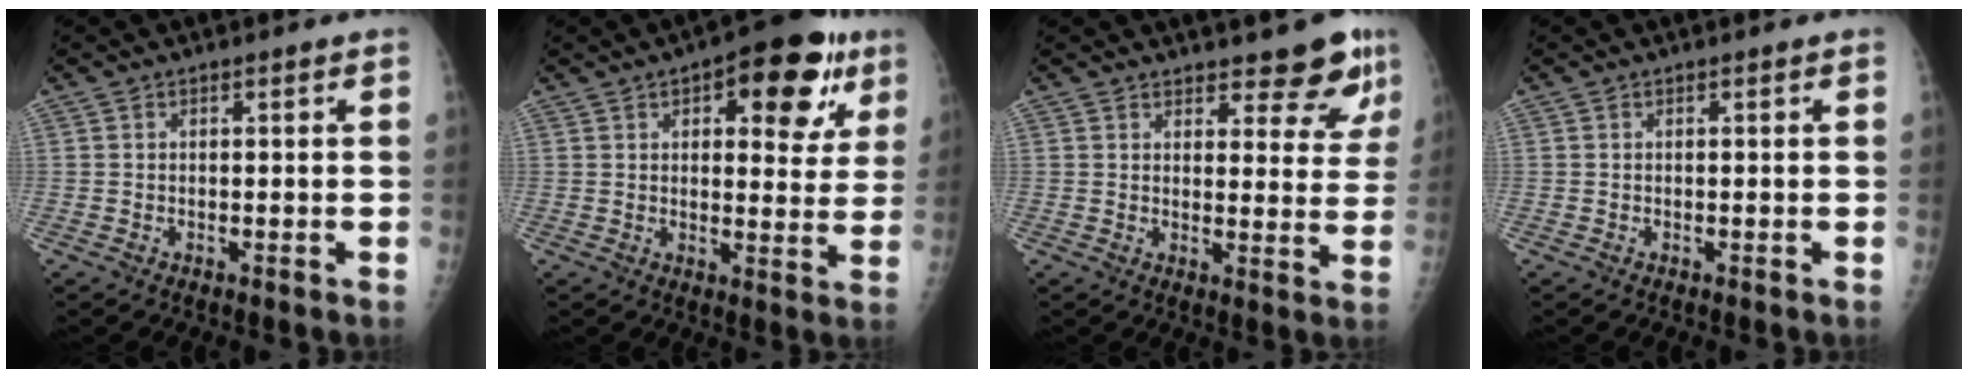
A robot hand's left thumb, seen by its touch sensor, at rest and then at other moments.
{"total": 15.7, "force": [7.2, 7.1, 12.0], "torque": [-0.103, -0.012, 0.088]}
{"total": 9.1, "force": [7.3, 3.2, 4.3], "torque": [-0.019, -0.047, 0.083]}
{"total": 0.0}